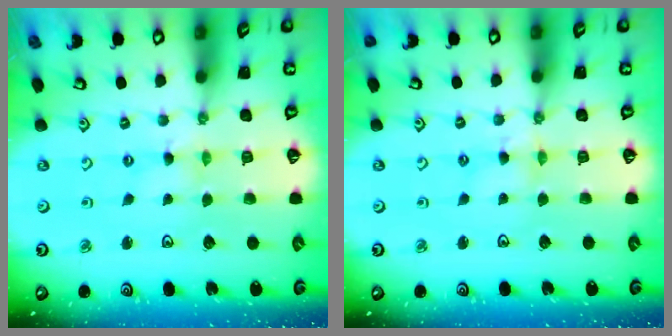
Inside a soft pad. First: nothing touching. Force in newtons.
{"total": 3.0, "press": 2.9, "slide": 0.3}